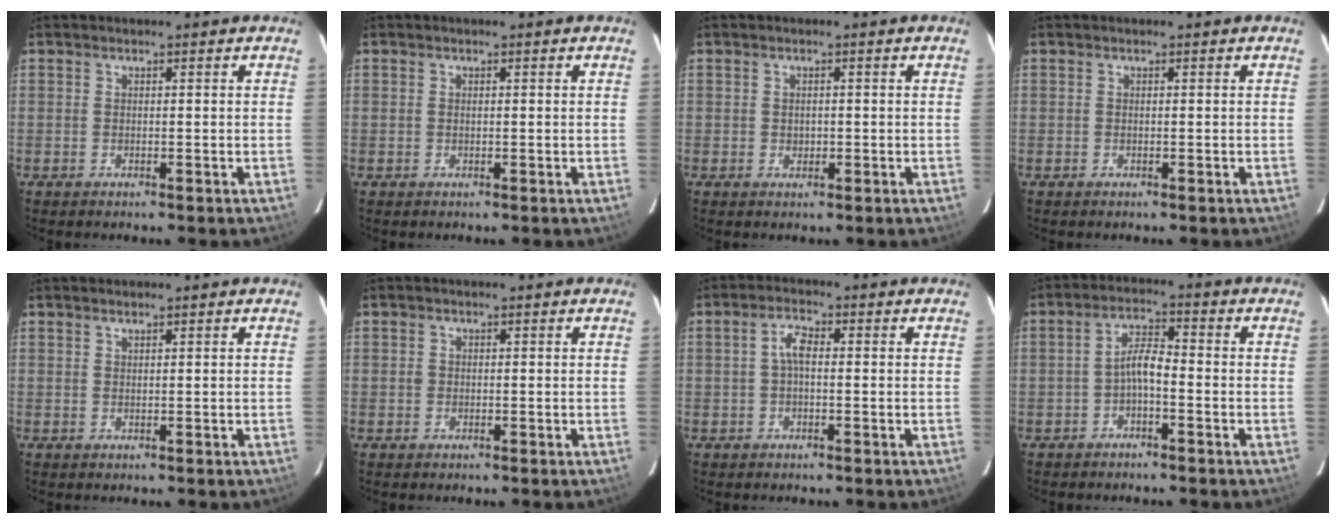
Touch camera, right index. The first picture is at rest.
{"total": 0.0}
{"total": 1.2, "force": [-0.1, 1.1, 0.5], "torque": [-0.005, 0.003, -0.001]}
{"total": 0.0}
{"total": 0.7, "force": [0.7, 0.0, 0.2], "torque": [-0.005, 0.001, 0.013]}
{"total": 0.6, "force": [-0.1, 0.6, 0.0], "torque": [0.002, 0.001, -0.003]}
{"total": 3.0, "force": [0.0, 1.2, 2.7], "torque": [-0.055, 0.011, 0.001]}
{"total": 3.7, "force": [-1.8, 0.9, 3.1], "torque": [-0.062, 0.013, -0.032]}